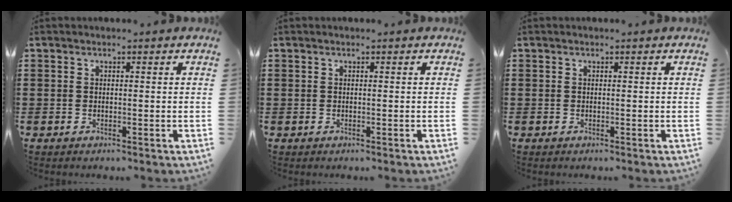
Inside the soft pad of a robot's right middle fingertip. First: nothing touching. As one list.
[{"total": 0.0}, {"total": 0.0}]